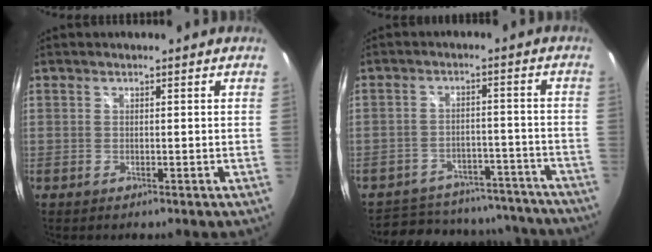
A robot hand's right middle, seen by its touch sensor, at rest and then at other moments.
{"total": 22.6, "force": [-19.5, 9.0, 7.1], "torque": [-0.150, 0.031, -0.234]}